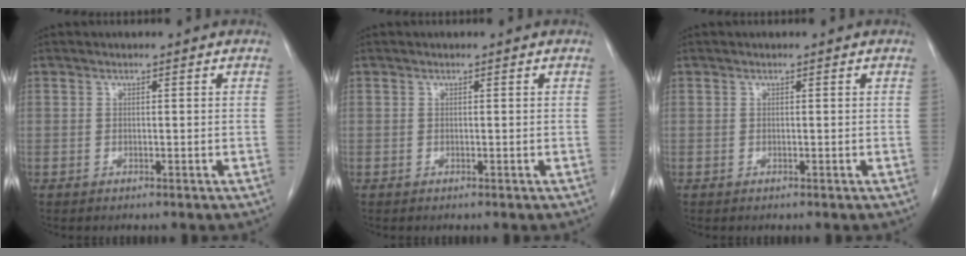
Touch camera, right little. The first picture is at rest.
{"total": 0.0}
{"total": 0.0}